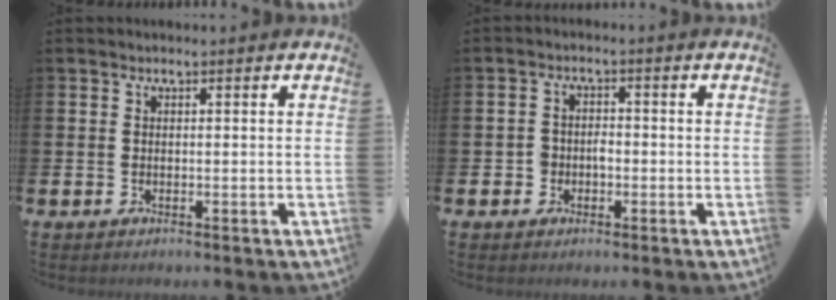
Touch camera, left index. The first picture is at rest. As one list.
[{"total": 2.0, "force": [-0.7, 1.8, 0.8], "torque": [-0.006, 0.001, -0.020]}]